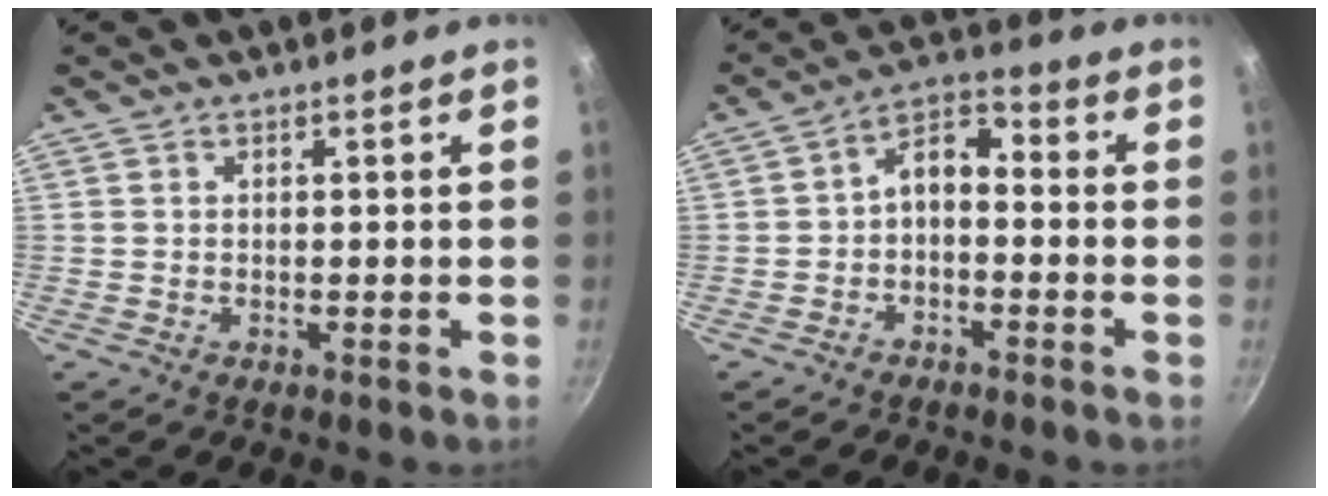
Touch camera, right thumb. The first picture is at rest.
{"total": 5.9, "force": [-1.8, 3.5, 4.3], "torque": [-0.067, 0.047, -0.037]}